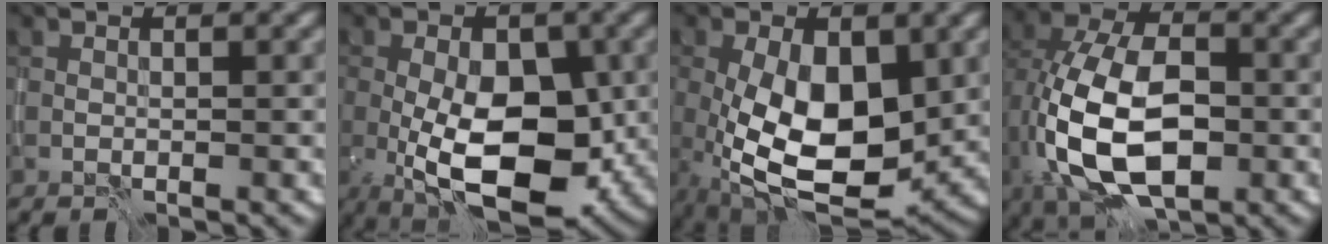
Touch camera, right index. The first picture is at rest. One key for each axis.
{"total": 10.5, "fx": -2.2, "fy": 5.2, "fz": 8.9, "tx": -0.140, "ty": -0.005, "tz": -0.039}
{"total": 10.2, "fx": -1.0, "fy": 5.3, "fz": 8.7, "tx": -0.167, "ty": -0.016, "tz": -0.012}
{"total": 11.8, "fx": -2.8, "fy": 6.9, "fz": 9.2, "tx": -0.189, "ty": -0.007, "tz": -0.057}